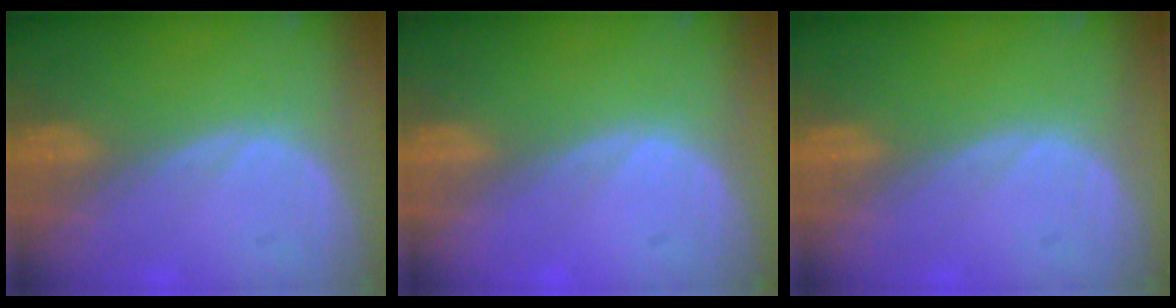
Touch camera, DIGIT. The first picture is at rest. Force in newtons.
{"total": 0.0}
{"total": 0.0}